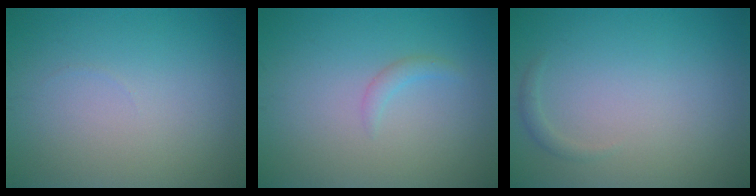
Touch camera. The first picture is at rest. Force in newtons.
{"total": 1.0, "press": 1.0, "slide": 0.0}
{"total": 0.7, "press": 0.7, "slide": 0.1}